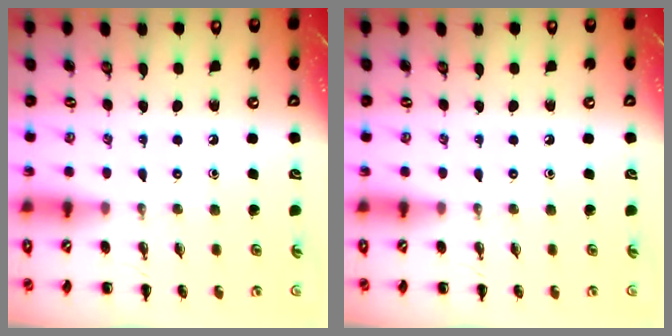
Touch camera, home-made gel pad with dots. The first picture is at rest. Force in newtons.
{"total": 0.0}